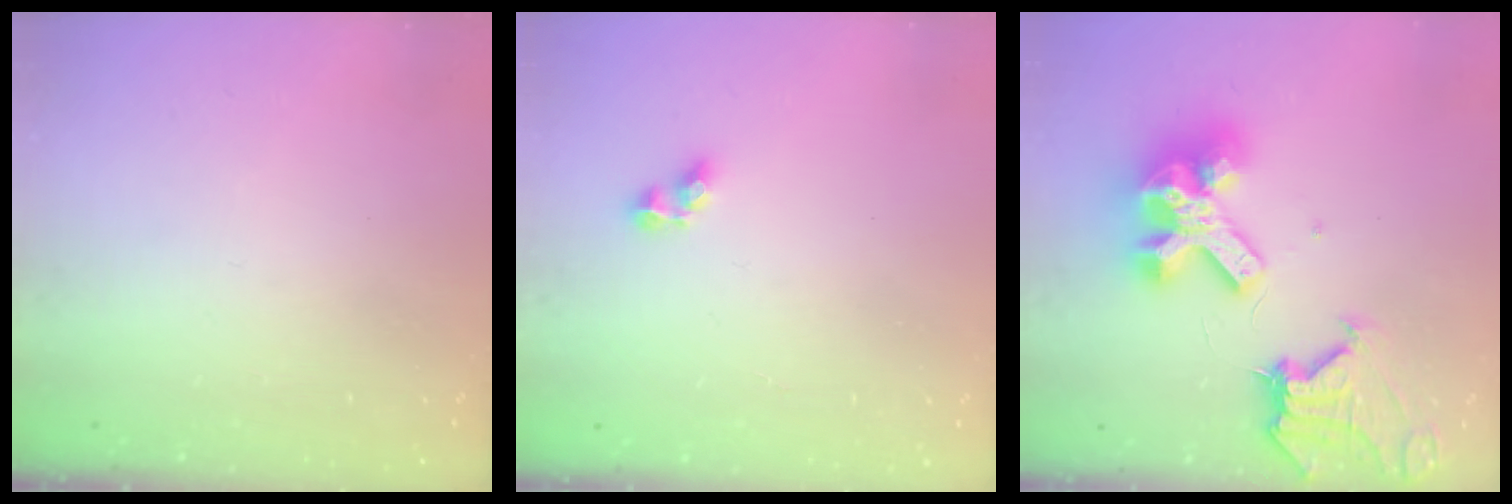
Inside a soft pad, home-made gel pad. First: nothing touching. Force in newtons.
{"total": 2.9, "press": 2.6, "slide": 1.1}
{"total": 17.9, "press": 17.8, "slide": 2.2}